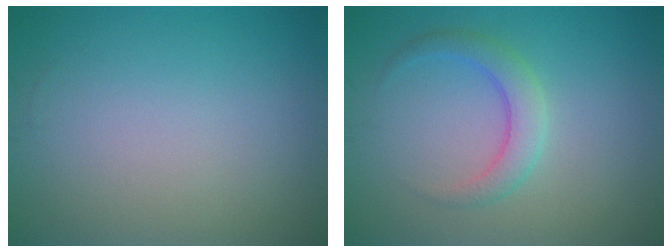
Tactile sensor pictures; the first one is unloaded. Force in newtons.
{"total": 2.7, "press": 2.7, "slide": 0.2}